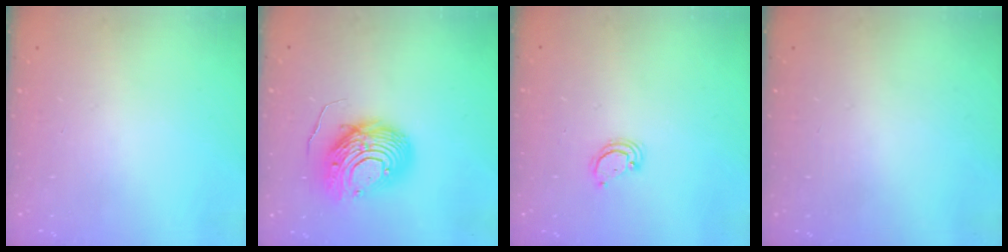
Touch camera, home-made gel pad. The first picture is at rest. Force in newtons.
{"total": 16.1, "press": 16.0, "slide": 1.3}
{"total": 2.9, "press": 2.8, "slide": 0.2}
{"total": 0.0}